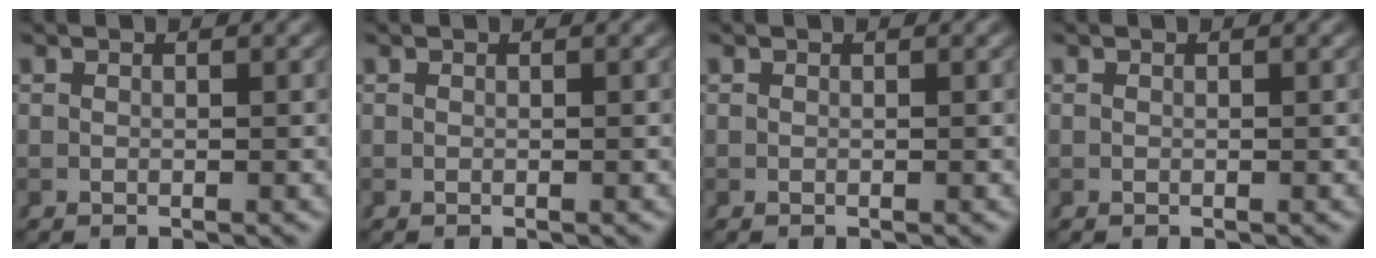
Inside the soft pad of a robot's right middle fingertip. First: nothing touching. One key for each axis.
{"total": 0.0}
{"total": 0.0}
{"total": 1.6, "fx": -0.2, "fy": -1.5, "fz": -0.4, "tx": 0.019, "ty": -0.009, "tz": 0.006}